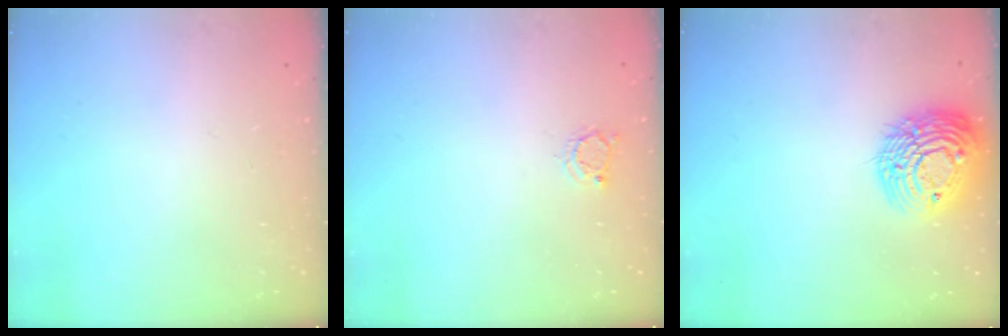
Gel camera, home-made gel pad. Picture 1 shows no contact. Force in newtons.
{"total": 2.8, "press": 2.8, "slide": 0.3}
{"total": 16.3, "press": 16.3, "slide": 1.2}